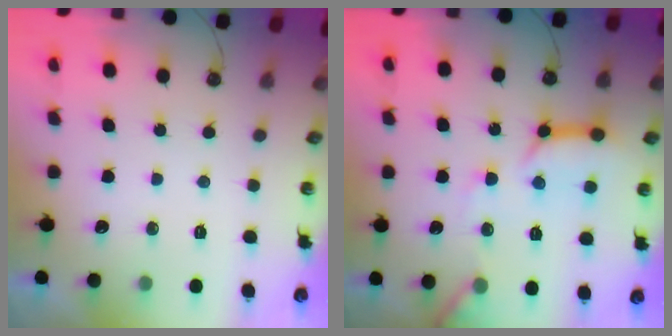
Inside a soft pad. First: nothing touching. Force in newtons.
{"total": 13.5, "press": 13.4, "slide": 1.3}